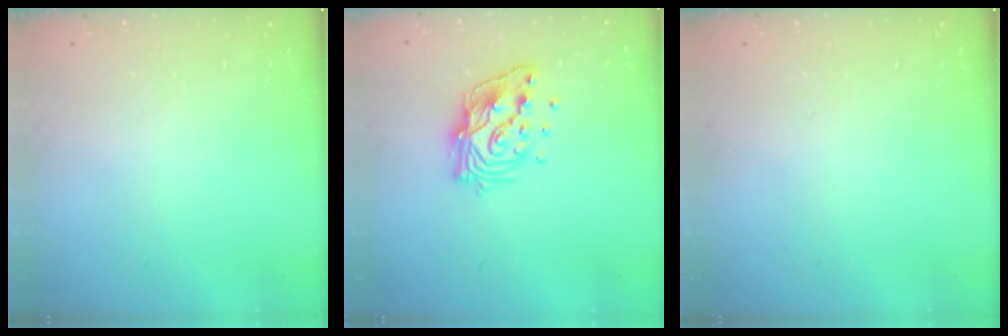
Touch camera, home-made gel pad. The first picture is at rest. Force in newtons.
{"total": 13.3, "press": 13.2, "slide": 1.5}
{"total": 0.0}